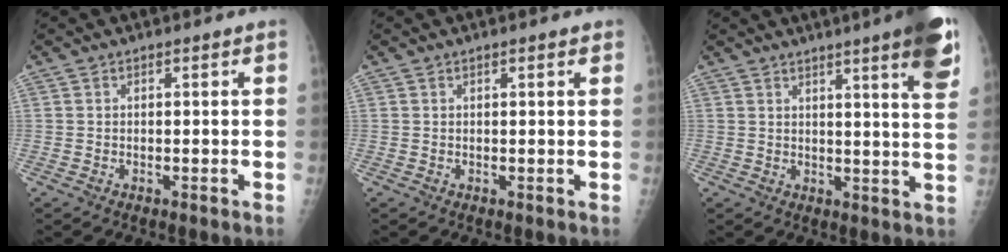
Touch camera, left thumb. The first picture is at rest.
{"total": 1.2, "force": [0.7, 0.3, 0.9], "torque": [-0.013, -0.001, 0.008]}
{"total": 11.9, "force": [6.9, 1.0, 9.6], "torque": [-0.111, -0.030, 0.078]}